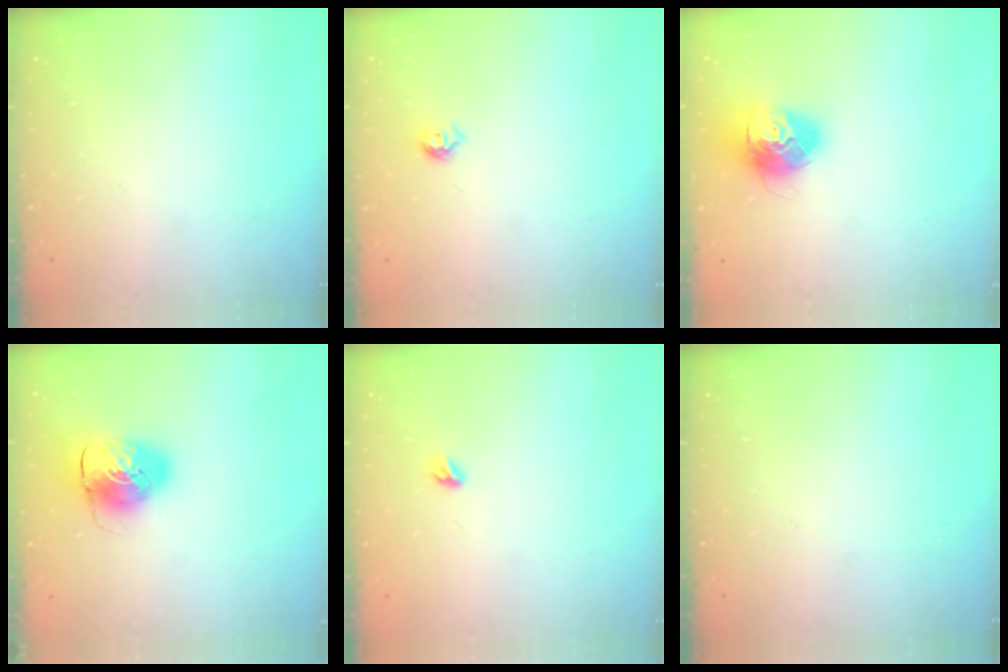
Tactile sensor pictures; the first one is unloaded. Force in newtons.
{"total": 5.1, "press": 5.0, "slide": 0.9}
{"total": 14.5, "press": 14.4, "slide": 1.4}
{"total": 9.6, "press": 9.4, "slide": 1.7}
{"total": 3.5, "press": 3.4, "slide": 0.7}
{"total": 0.0}